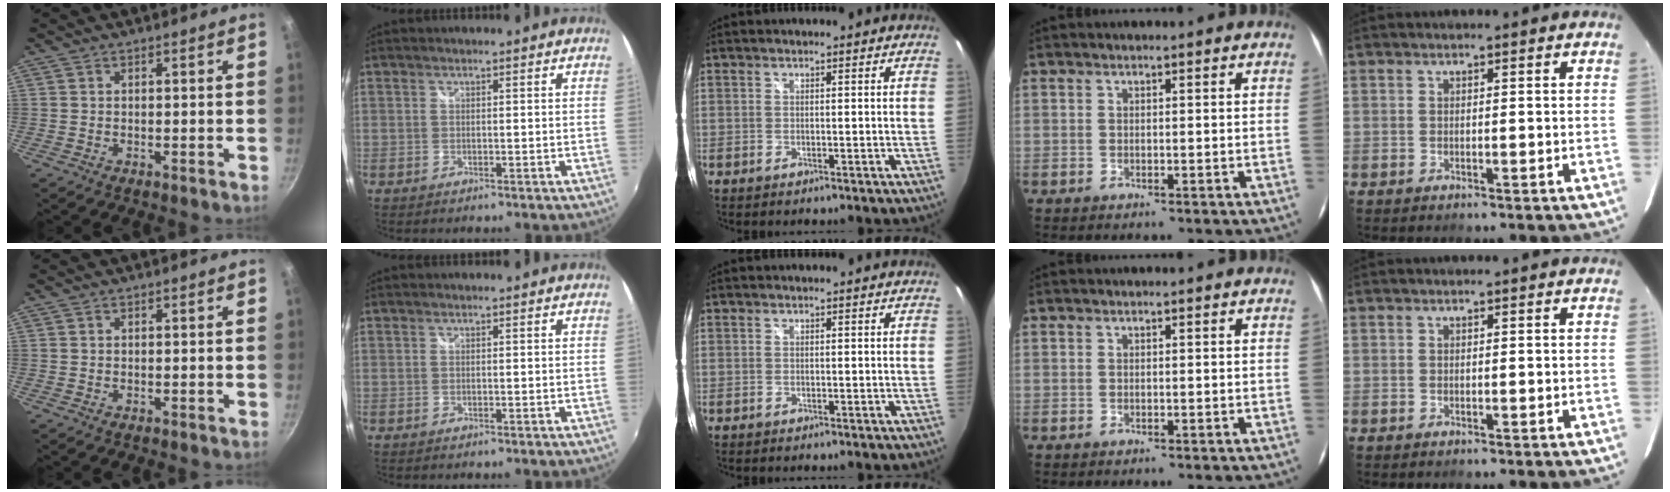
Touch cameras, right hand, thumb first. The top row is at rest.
{}